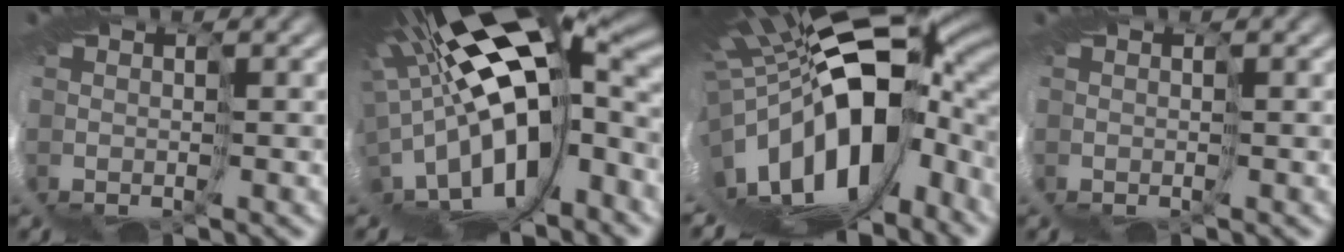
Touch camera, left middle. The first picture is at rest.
{"total": 12.8, "force": [0.2, 4.1, 12.1], "torque": [-0.193, -0.042, 0.014]}
{"total": 13.6, "force": [-1.8, 5.8, 12.2], "torque": [-0.239, -0.037, -0.026]}
{"total": 0.0}